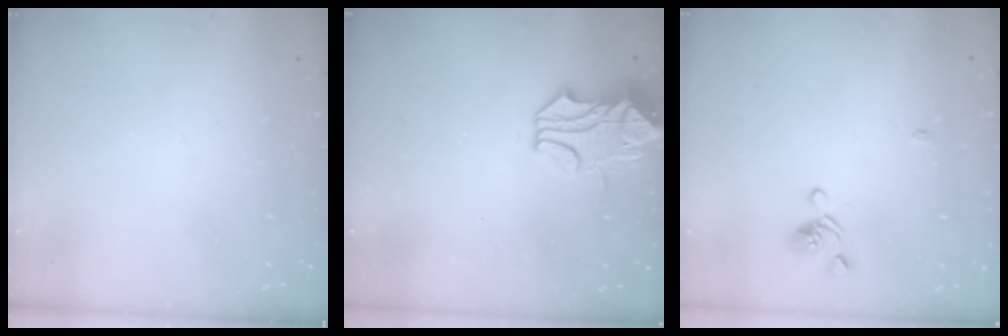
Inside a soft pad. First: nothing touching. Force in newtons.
{"total": 2.1, "press": 1.5, "slide": 1.5}
{"total": 1.0, "press": 0.9, "slide": 0.5}